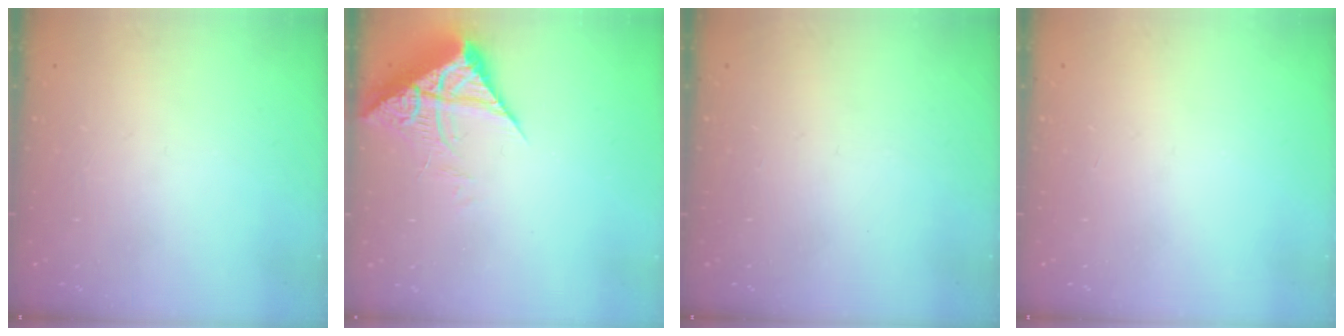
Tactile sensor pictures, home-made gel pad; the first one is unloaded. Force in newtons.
{"total": 7.2, "press": 7.1, "slide": 0.9}
{"total": 0.0}
{"total": 0.0}